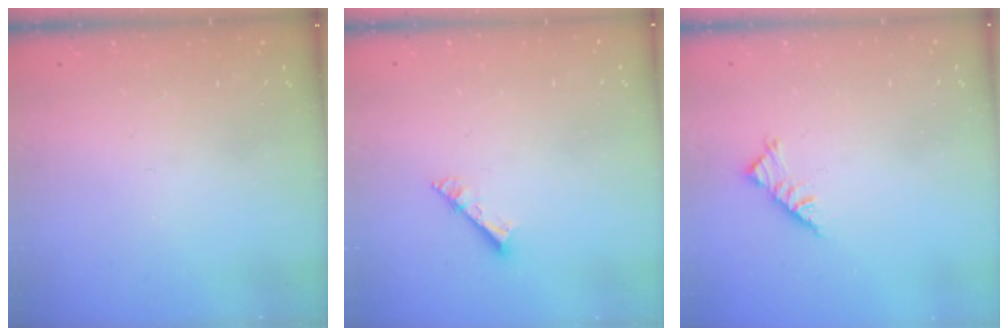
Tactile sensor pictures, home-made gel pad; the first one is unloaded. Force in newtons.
{"total": 3.0, "press": 3.0, "slide": 0.4}
{"total": 4.7, "press": 4.7, "slide": 0.9}